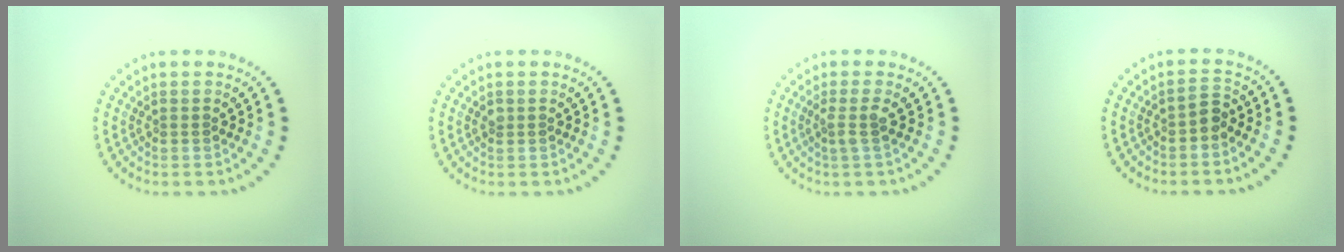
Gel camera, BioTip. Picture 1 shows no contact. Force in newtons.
{"total": 0.7, "press": 0.6, "slide": 0.2}
{"total": 1.6, "press": 1.2, "slide": 1.0}
{"total": 1.2, "press": 1.1, "slide": 0.5}